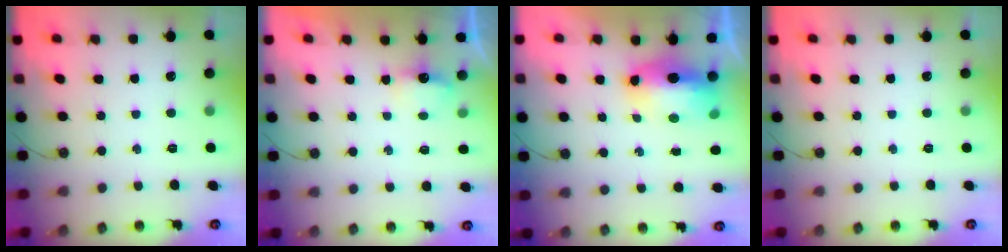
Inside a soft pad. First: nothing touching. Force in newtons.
{"total": 4.0, "press": 3.9, "slide": 0.6}
{"total": 10.5, "press": 10.4, "slide": 1.5}
{"total": 0.0}